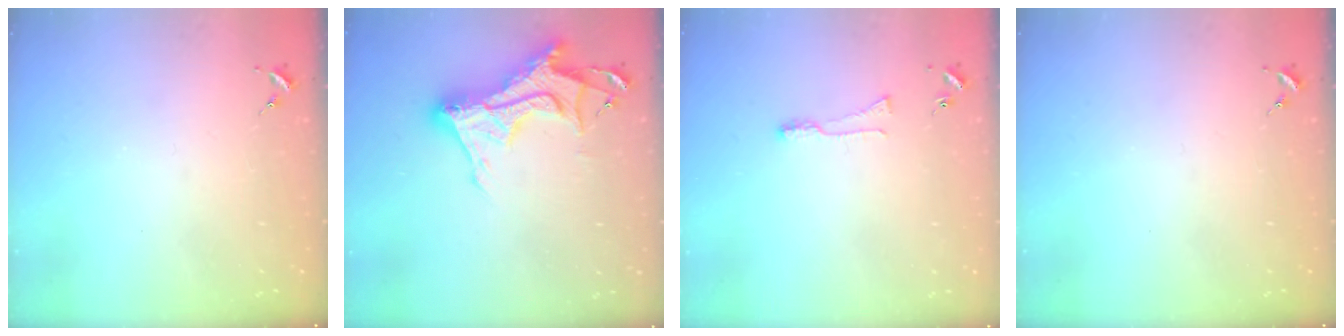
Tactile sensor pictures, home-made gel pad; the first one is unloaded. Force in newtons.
{"total": 16.3, "press": 16.2, "slide": 1.3}
{"total": 6.0, "press": 6.0, "slide": 0.7}
{"total": 0.0}